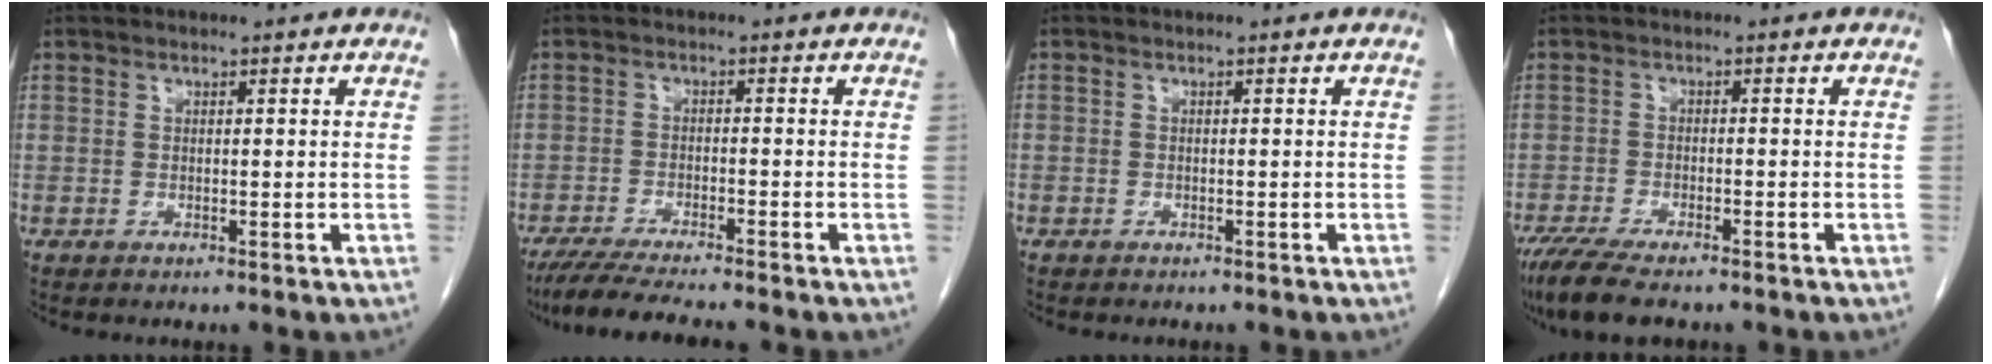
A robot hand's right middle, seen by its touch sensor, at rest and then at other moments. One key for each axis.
{"total": 8.8, "fx": -7.7, "fy": -0.2, "fz": 4.2, "tx": -0.059, "ty": -0.024, "tz": -0.128}
{"total": 0.9, "fx": -0.7, "fy": 0.6, "fz": 0.0, "tx": -0.008, "ty": 0.004, "tz": -0.014}
{"total": 9.1, "fx": -7.2, "fy": 1.9, "fz": 5.1, "tx": -0.084, "ty": -0.020, "tz": -0.120}